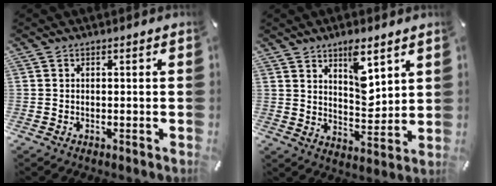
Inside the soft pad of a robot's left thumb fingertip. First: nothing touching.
{"total": 9.7, "force": [5.8, 5.0, 6.0], "torque": [-0.072, -0.043, 0.096]}